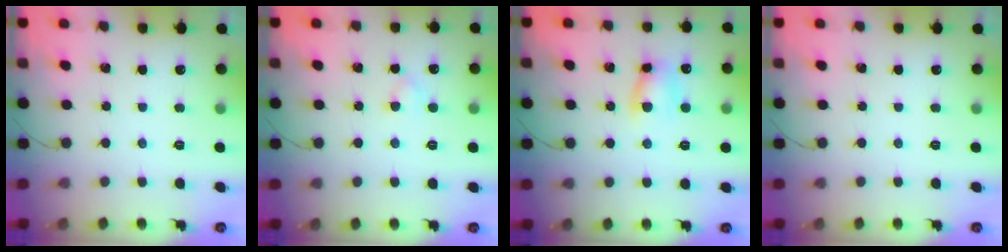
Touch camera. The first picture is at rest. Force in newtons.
{"total": 2.6, "press": 2.4, "slide": 1.0}
{"total": 6.9, "press": 6.9, "slide": 0.0}
{"total": 0.0}